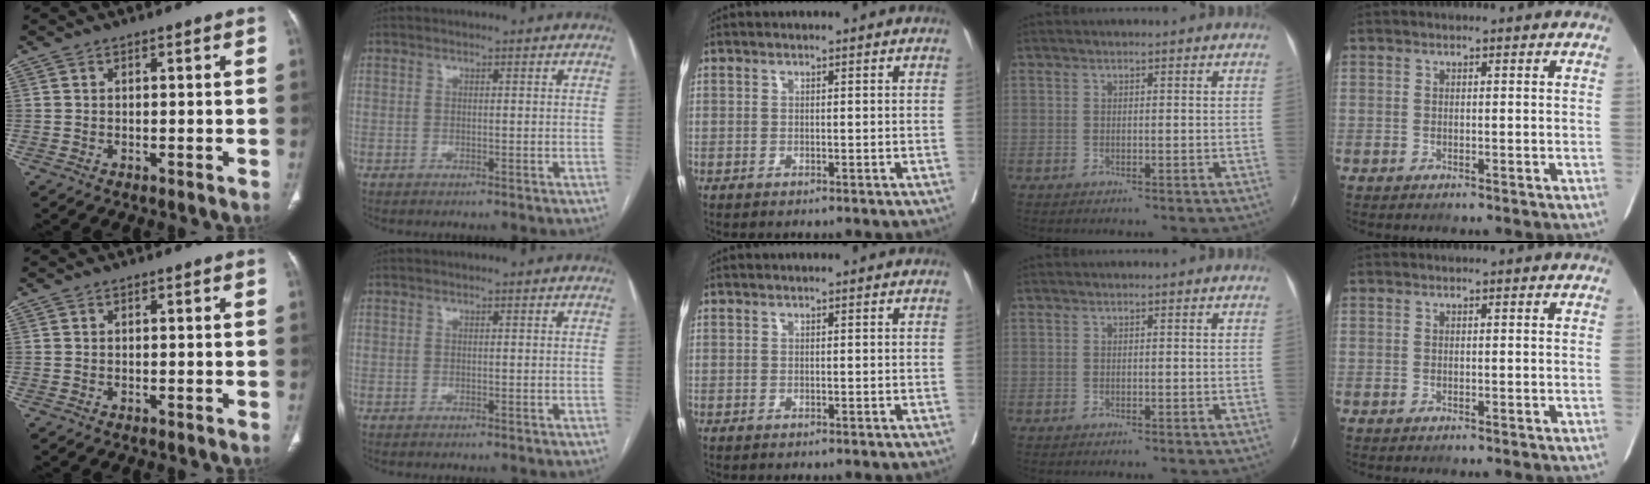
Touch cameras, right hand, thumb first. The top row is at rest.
{}